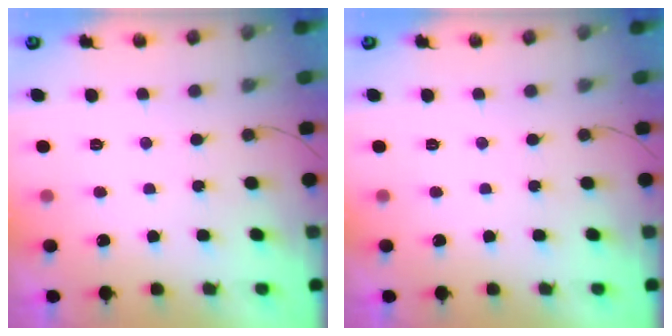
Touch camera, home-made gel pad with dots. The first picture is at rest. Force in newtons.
{"total": 0.0}